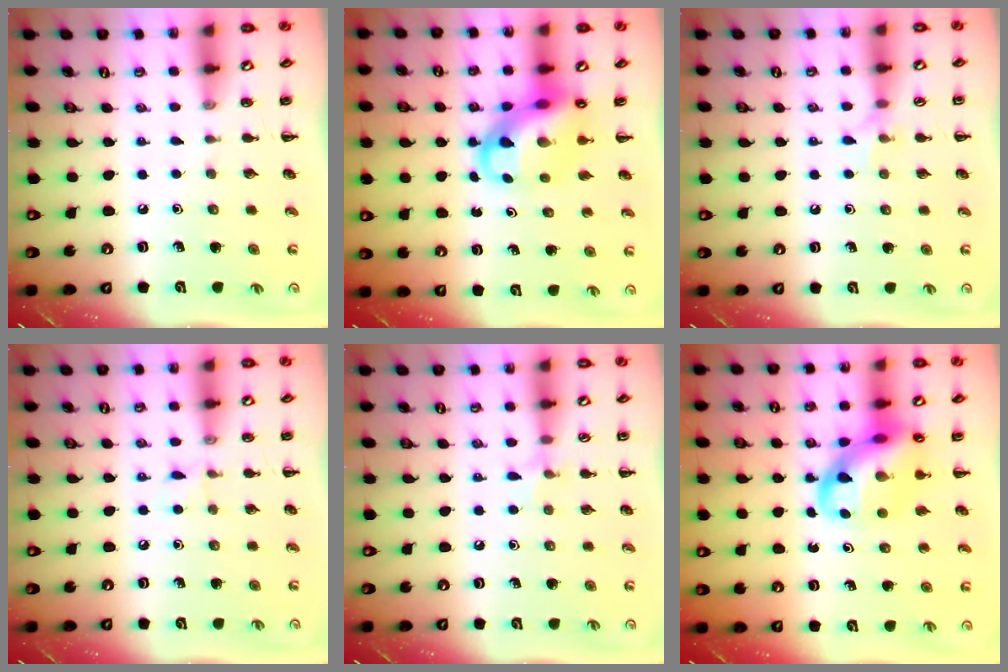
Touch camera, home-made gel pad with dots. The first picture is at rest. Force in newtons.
{"total": 10.0, "press": 9.6, "slide": 2.7}
{"total": 5.1, "press": 5.0, "slide": 1.0}
{"total": 4.4, "press": 4.1, "slide": 1.5}
{"total": 5.4, "press": 5.1, "slide": 1.8}
{"total": 14.8, "press": 14.3, "slide": 3.8}